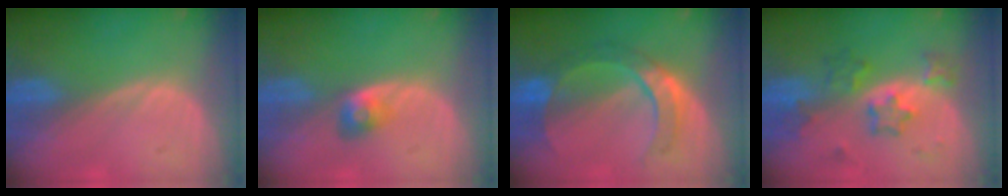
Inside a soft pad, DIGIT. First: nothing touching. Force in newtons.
{"total": 2.9, "press": 2.4, "slide": 1.5}
{"total": 7.2, "press": 7.2, "slide": 0.6}
{"total": 6.0, "press": 6.0, "slide": 0.6}